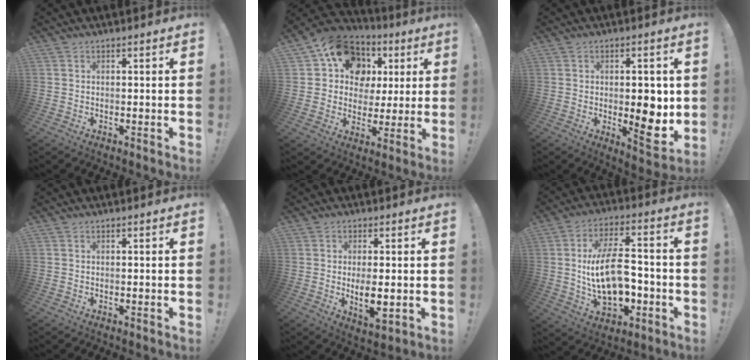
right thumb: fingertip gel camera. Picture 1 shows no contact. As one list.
[{"total": 15.2, "force": [5.8, 12.1, 7.0], "torque": [-0.100, -0.027, 0.120]}, {"total": 8.8, "force": [0.2, 3.8, 8.0], "torque": [-0.079, -0.012, 0.003]}, {"total": 0.0}, {"total": 7.3, "force": [-0.3, 2.6, 6.8], "torque": [-0.101, -0.015, -0.003]}, {"total": 18.2, "force": [-1.7, 10.1, 15.0], "torque": [-0.270, 0.001, -0.033]}]